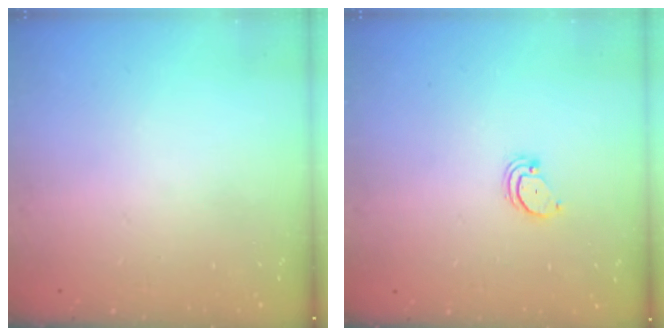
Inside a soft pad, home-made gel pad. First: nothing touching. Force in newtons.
{"total": 2.1, "press": 2.1, "slide": 0.2}